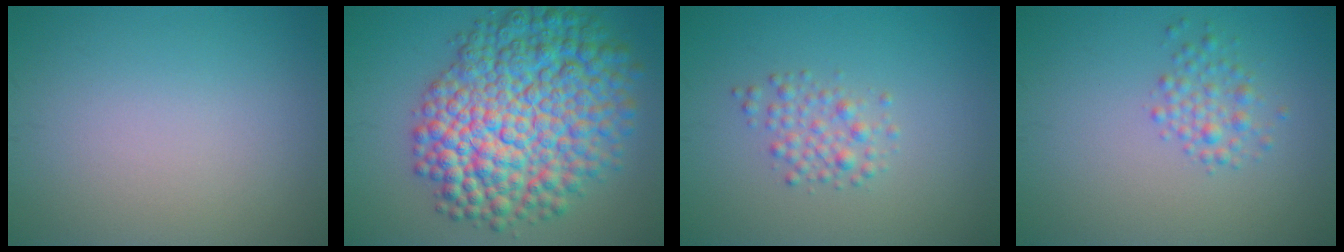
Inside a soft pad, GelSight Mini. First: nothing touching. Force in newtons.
{"total": 13.4, "press": 13.4, "slide": 0.3}
{"total": 2.1, "press": 2.1, "slide": 0.0}
{"total": 2.1, "press": 2.1, "slide": 0.1}